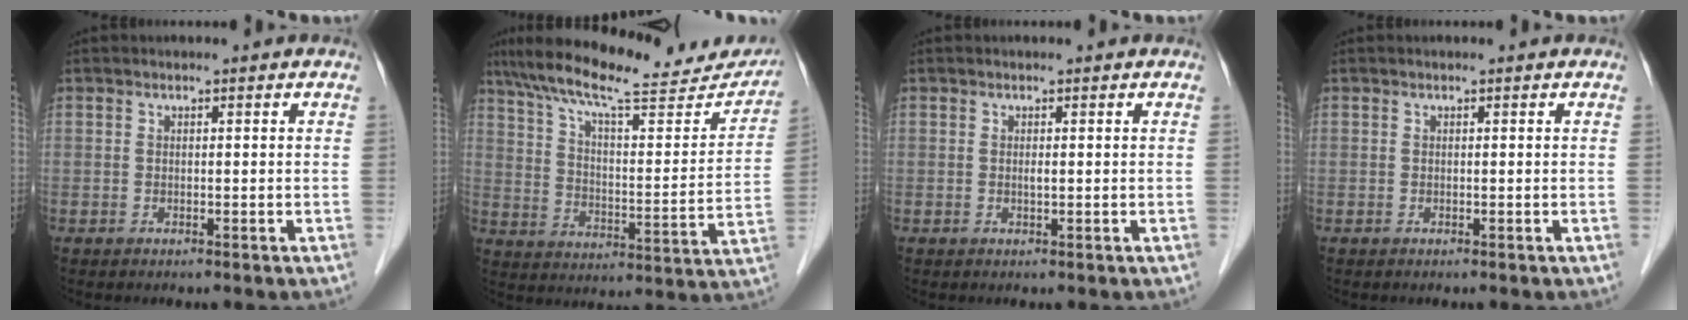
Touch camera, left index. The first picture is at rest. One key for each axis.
{"total": 25.1, "fx": 21.3, "fy": 5.0, "fz": 12.2, "tx": -0.198, "ty": 0.008, "tz": 0.297}
{"total": 0.5, "fx": 0.2, "fy": 0.1, "fz": 0.5, "tx": -0.013, "ty": -0.001, "tz": 0.003}
{"total": 0.0}